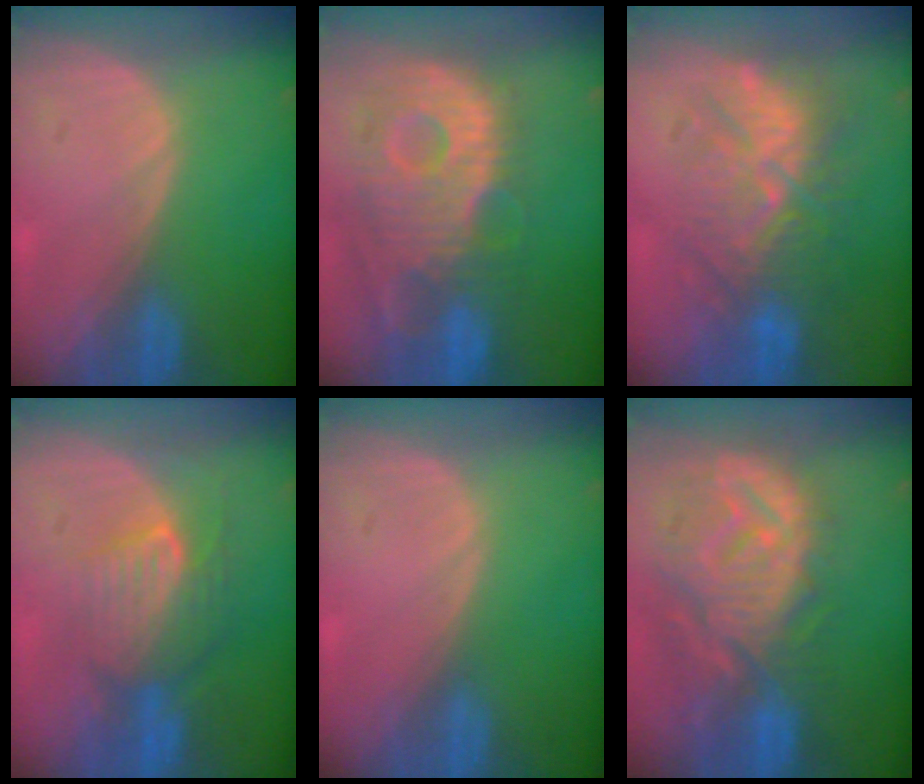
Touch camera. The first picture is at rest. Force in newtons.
{"total": 13.0, "press": 11.3, "slide": 6.4}
{"total": 9.6, "press": 9.5, "slide": 1.5}
{"total": 7.7, "press": 7.7, "slide": 0.5}
{"total": 0.0}
{"total": 12.4, "press": 11.1, "slide": 5.5}